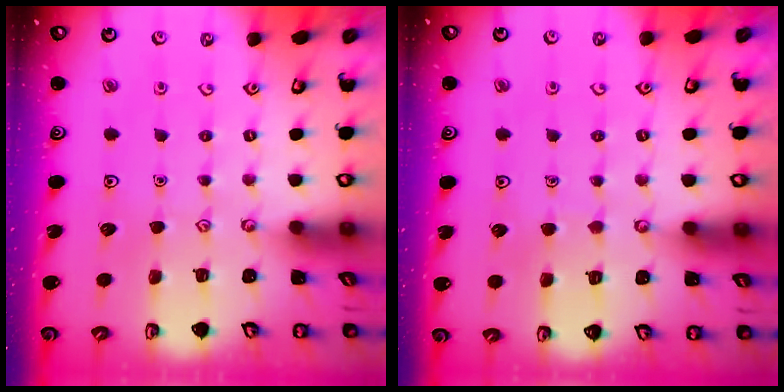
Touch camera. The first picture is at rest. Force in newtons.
{"total": 3.6, "press": 3.6, "slide": 0.4}